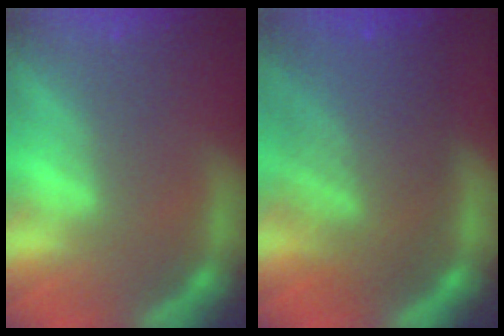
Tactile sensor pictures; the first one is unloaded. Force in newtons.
{"total": 9.5}